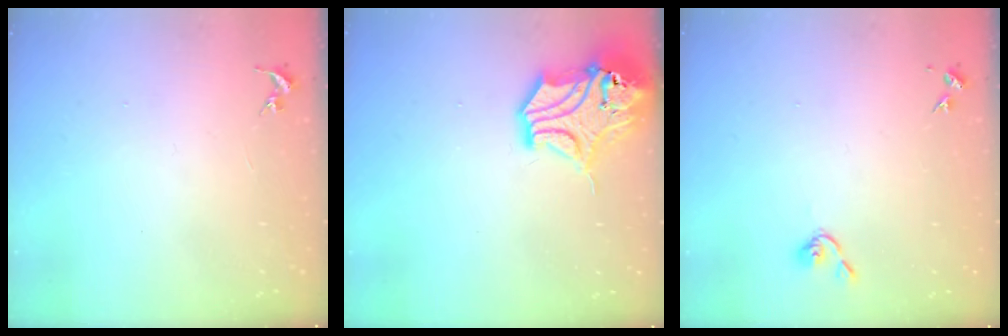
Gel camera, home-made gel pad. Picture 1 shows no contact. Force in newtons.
{"total": 15.4, "press": 15.3, "slide": 2.2}
{"total": 3.7, "press": 3.6, "slide": 0.7}